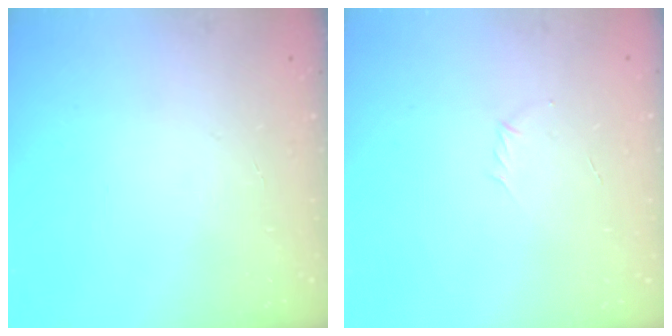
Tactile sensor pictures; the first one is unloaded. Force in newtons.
{"total": 2.9, "press": 2.8, "slide": 0.8}